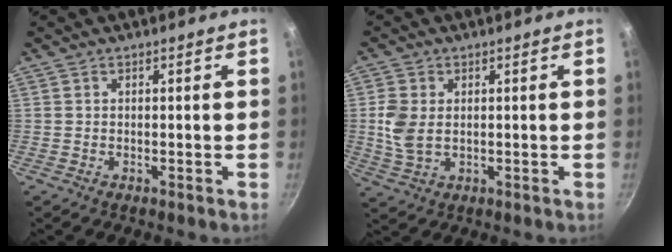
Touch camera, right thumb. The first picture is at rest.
{"total": 6.1, "force": [0.5, 4.1, 4.5], "torque": [-0.097, -0.005, 0.014]}